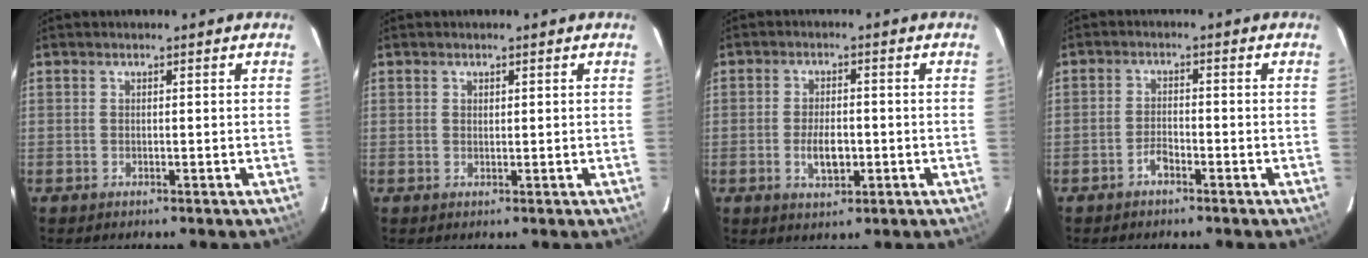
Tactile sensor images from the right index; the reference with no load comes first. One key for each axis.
{"total": 0.6, "fx": 0.4, "fy": 0.5, "fz": 0.2, "tx": -0.003, "ty": 0.002, "tz": 0.007}
{"total": 5.2, "fx": -1.3, "fy": 2.6, "fz": 4.4, "tx": -0.087, "ty": -0.003, "tz": -0.019}
{"total": 2.4, "fx": -1.8, "fy": 1.0, "fz": 1.1, "tx": -0.027, "ty": 0.004, "tz": -0.035}